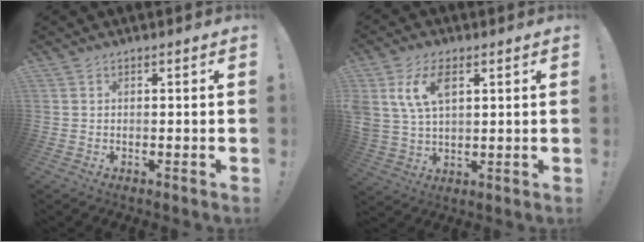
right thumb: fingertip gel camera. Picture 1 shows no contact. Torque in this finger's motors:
{"motor_torque": [0.25, 0.27, 0.46, -0.10, 0.27]}